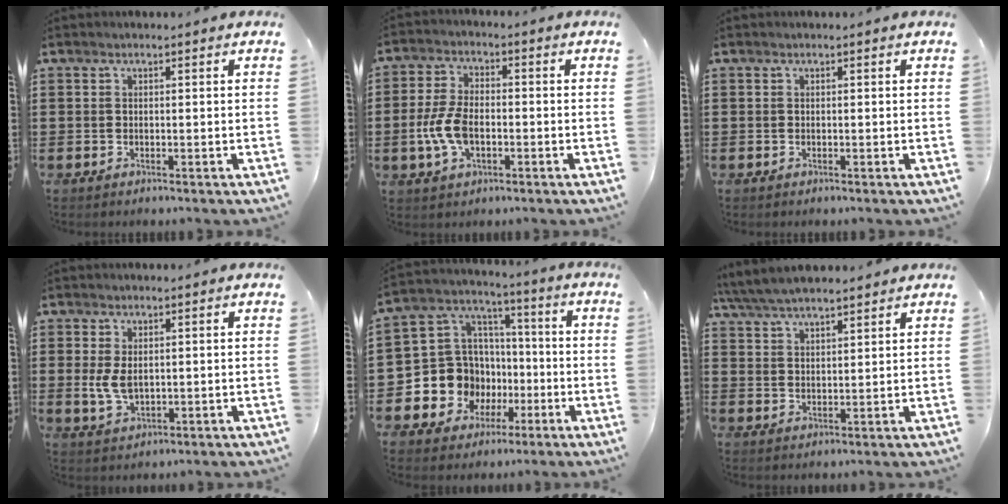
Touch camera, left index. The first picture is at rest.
{"total": 7.0, "force": [-1.6, 3.8, 5.7], "torque": [-0.140, -0.004, -0.035]}
{"total": 0.0}
{"total": 4.1, "force": [0.3, 2.4, 3.3], "torque": [-0.081, 0.000, 0.001]}
{"total": 10.9, "force": [-3.0, 10.2, 2.7], "torque": [-0.114, -0.005, -0.048]}
{"total": 5.1, "force": [4.7, 0.9, 1.8], "torque": [-0.051, -0.011, 0.085]}